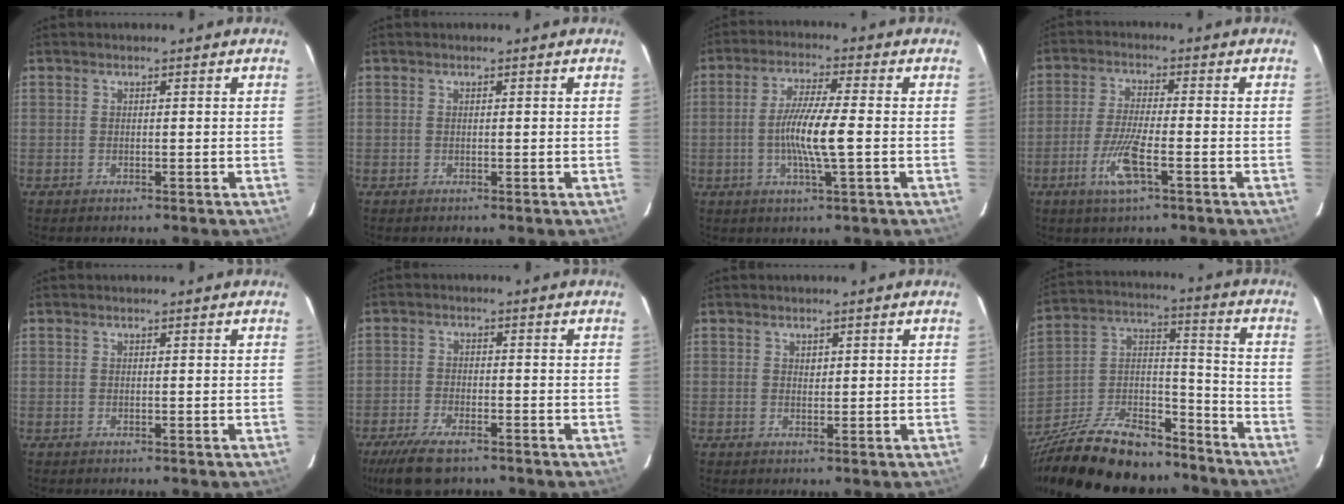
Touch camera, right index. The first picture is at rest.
{"total": 0.0}
{"total": 8.2, "force": [-1.1, 0.1, 8.2], "torque": [-0.158, -0.005, -0.025]}
{"total": 6.8, "force": [-3.0, 0.7, 6.1], "torque": [-0.124, -0.011, -0.058]}
{"total": 0.0}
{"total": 7.6, "force": [-5.6, 2.3, 4.6], "torque": [-0.086, -0.016, -0.095]}
{"total": 0.9, "force": [0.4, 0.6, 0.5], "torque": [-0.006, -0.002, 0.007]}
{"total": 23.2, "force": [-20.1, 6.3, 9.8], "torque": [-0.204, 0.001, -0.341]}